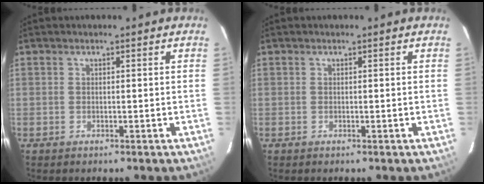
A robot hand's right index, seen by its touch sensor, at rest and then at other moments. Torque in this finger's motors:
{"motor_torque": [0.11, 0.06, -0.02, 0.01]}